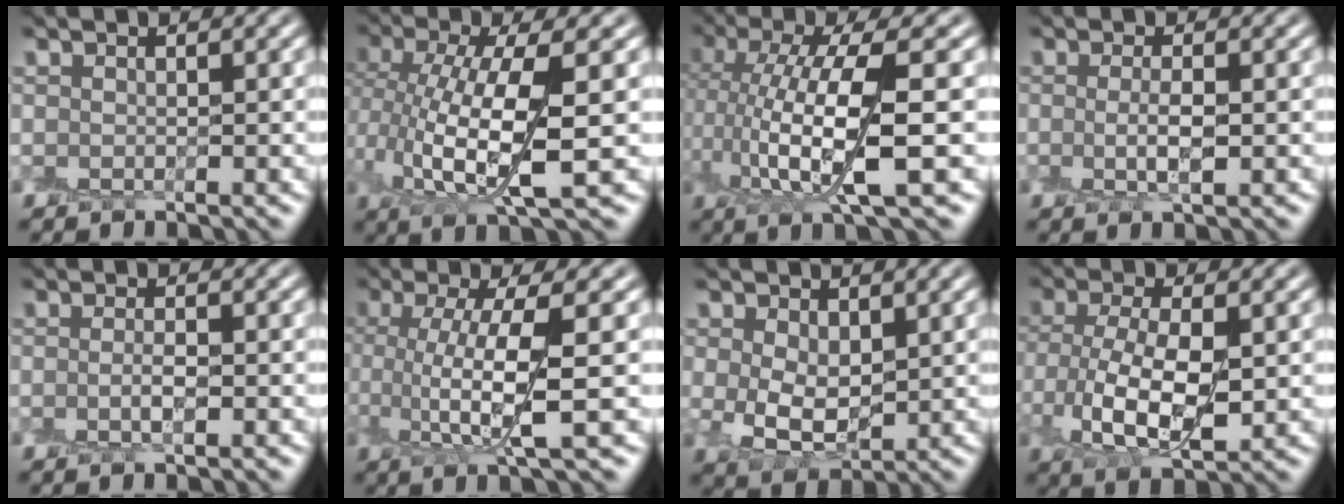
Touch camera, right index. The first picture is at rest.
{"total": 7.4, "force": [0.8, 2.6, 6.9], "torque": [-0.140, 0.001, 0.018]}
{"total": 7.9, "force": [0.6, 2.1, 7.6], "torque": [-0.148, 0.004, 0.018]}
{"total": 2.1, "force": [-0.1, 0.5, 2.1], "torque": [-0.042, 0.000, -0.002]}
{"total": 1.3, "force": [-0.2, 0.3, 1.2], "torque": [-0.024, 0.004, -0.007]}
{"total": 5.6, "force": [1.0, 1.3, 5.4], "torque": [-0.102, 0.006, 0.024]}
{"total": 4.3, "force": [0.5, 2.9, 3.1], "torque": [-0.064, 0.004, 0.016]}
{"total": 6.4, "force": [0.0, 3.5, 5.3], "torque": [-0.113, 0.004, 0.005]}